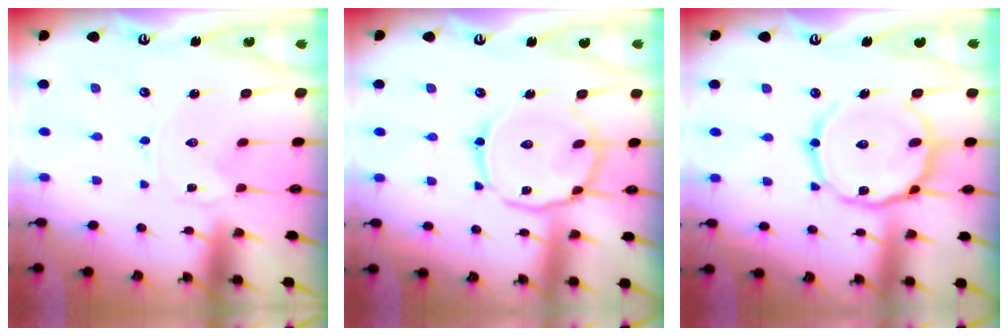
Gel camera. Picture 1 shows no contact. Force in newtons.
{"total": 14.3, "press": 14.3, "slide": 1.0}
{"total": 15.6, "press": 15.6, "slide": 1.1}